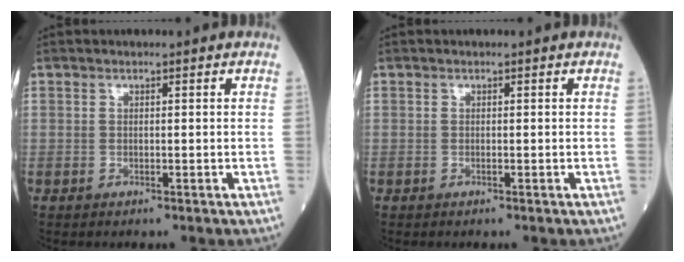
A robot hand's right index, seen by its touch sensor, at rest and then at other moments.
{"total": 0.0}